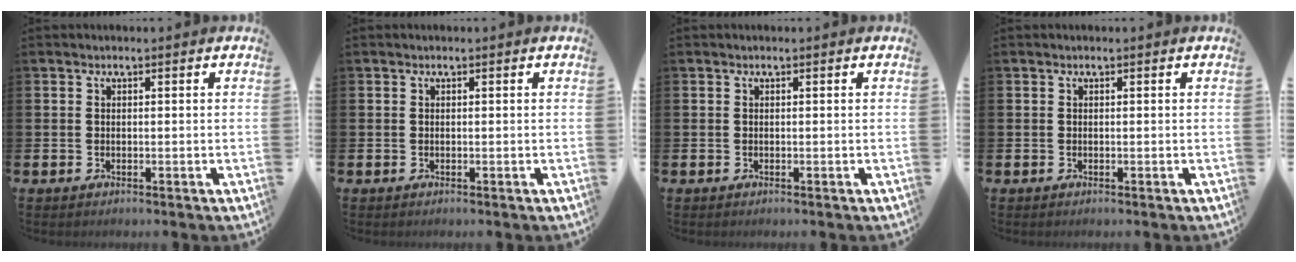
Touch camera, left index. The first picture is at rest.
{"total": 0.0}
{"total": 0.0}
{"total": 0.0}